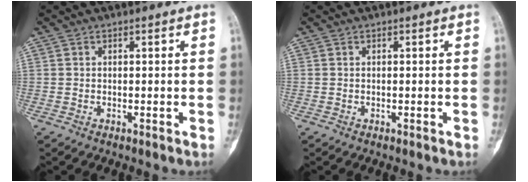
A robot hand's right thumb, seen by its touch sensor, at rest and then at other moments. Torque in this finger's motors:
{"motor_torque": [0.21, 0.07, -0.09, 0.03, -0.04]}